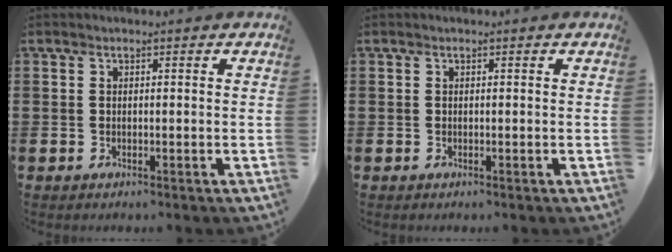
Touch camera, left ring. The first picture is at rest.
{"total": 0.0}